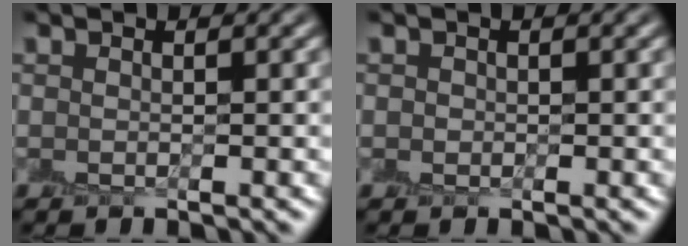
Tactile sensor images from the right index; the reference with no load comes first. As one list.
[{"total": 0.6, "force": [0.0, 0.6, 0.3], "torque": [-0.001, 0.003, 0.004]}]